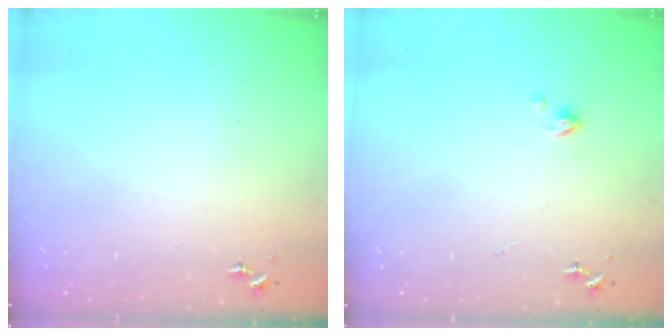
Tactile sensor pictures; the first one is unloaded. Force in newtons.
{"total": 3.0, "press": 3.0, "slide": 0.2}